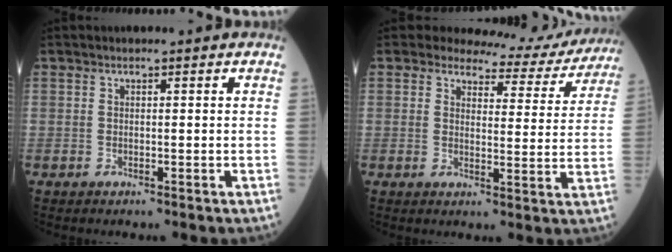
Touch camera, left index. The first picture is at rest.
{"total": 10.5, "force": [10.0, 3.0, 0.4], "torque": [0.010, -0.032, 0.096]}